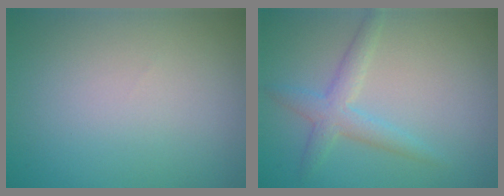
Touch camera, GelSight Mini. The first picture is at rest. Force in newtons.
{"total": 2.6, "press": 2.6, "slide": 0.0}